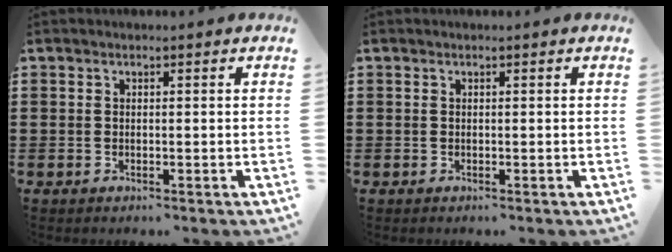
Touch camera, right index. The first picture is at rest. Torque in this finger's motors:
{"motor_torque": [1.26, 0.88, 0.03, 0.01]}